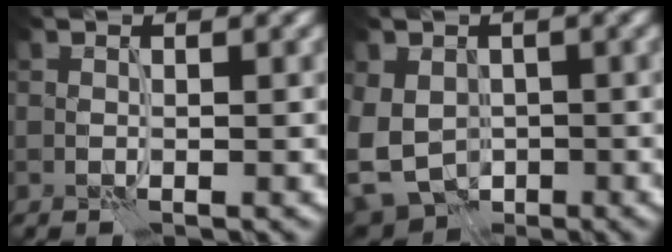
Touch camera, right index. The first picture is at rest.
{"total": 6.7, "force": [-1.8, 5.5, 3.5], "torque": [-0.069, -0.011, -0.032]}